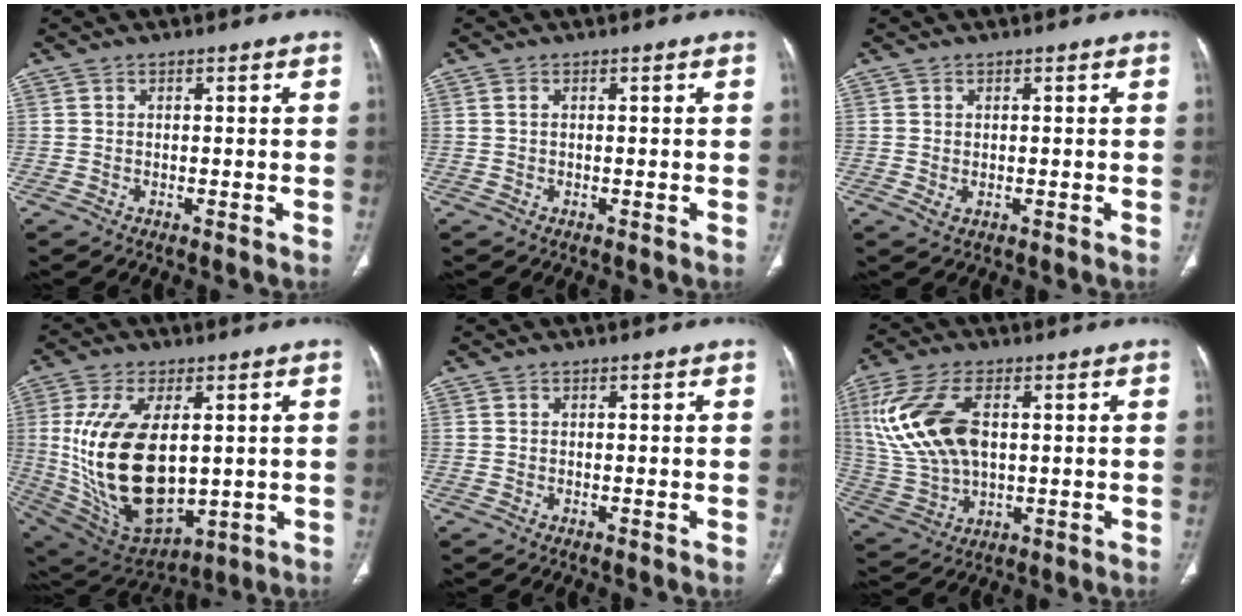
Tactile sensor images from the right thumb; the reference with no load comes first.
{"total": 0.7, "force": [0.2, 0.4, 0.5], "torque": [-0.014, 0.007, 0.006]}
{"total": 1.4, "force": [-0.1, 0.9, 1.1], "torque": [-0.023, -0.002, 0.003]}
{"total": 22.6, "force": [1.3, 12.2, 19.0], "torque": [-0.365, -0.020, 0.051]}
{"total": 0.0}
{"total": 17.3, "force": [3.7, 9.7, 13.8], "torque": [-0.300, -0.005, 0.083]}